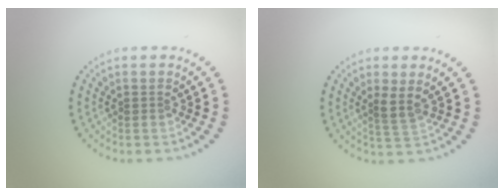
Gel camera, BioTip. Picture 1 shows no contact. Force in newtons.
{"total": 2.0, "press": 1.5, "slide": 1.4}